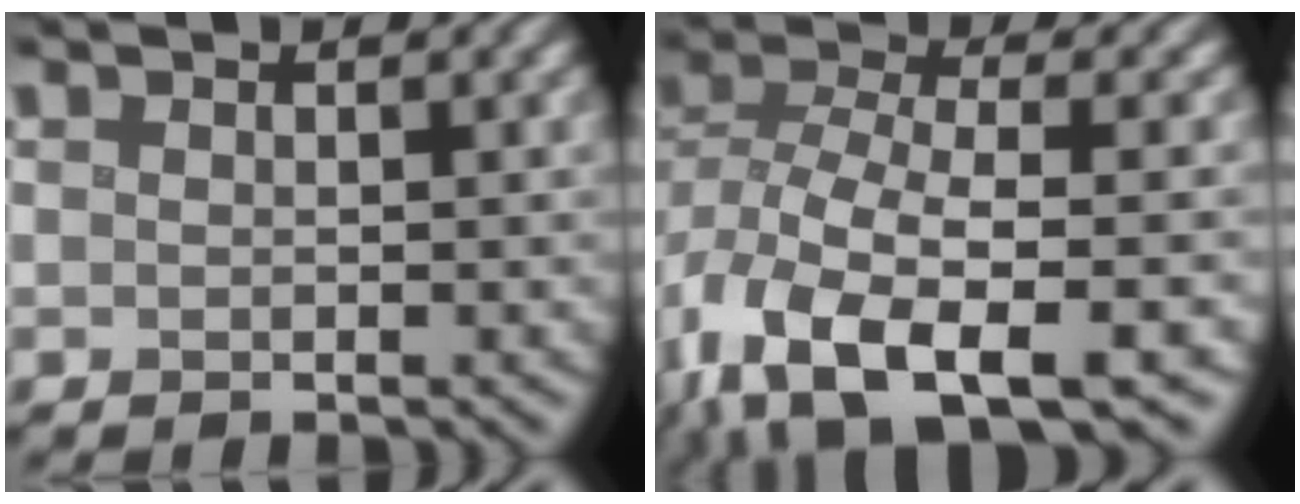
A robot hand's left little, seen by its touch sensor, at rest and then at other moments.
{"total": 10.5, "force": [-5.5, 4.5, 7.8], "torque": [-0.158, -0.018, -0.090]}